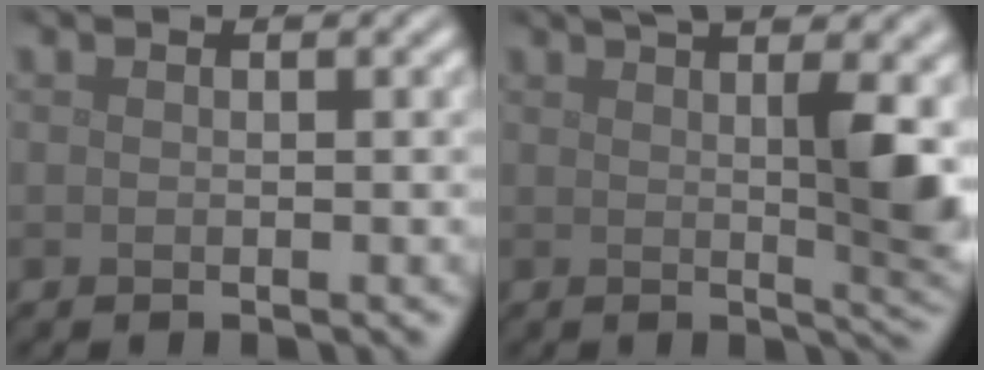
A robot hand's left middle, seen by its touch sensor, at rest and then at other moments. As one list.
[{"total": 8.9, "force": [2.7, 2.5, 8.2], "torque": [-0.090, 0.008, 0.039]}]